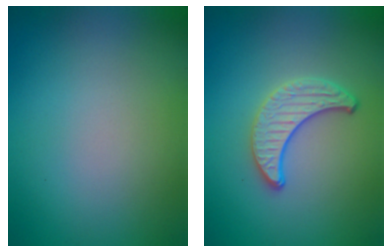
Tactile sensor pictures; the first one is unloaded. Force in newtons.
{"total": 3.2, "press": 3.0, "slide": 1.1}